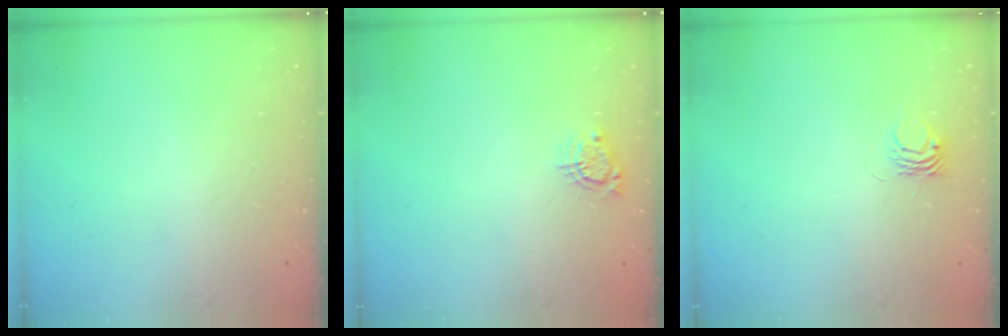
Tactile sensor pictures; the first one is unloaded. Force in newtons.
{"total": 4.0, "press": 4.0, "slide": 0.4}
{"total": 4.0, "press": 4.0, "slide": 0.0}